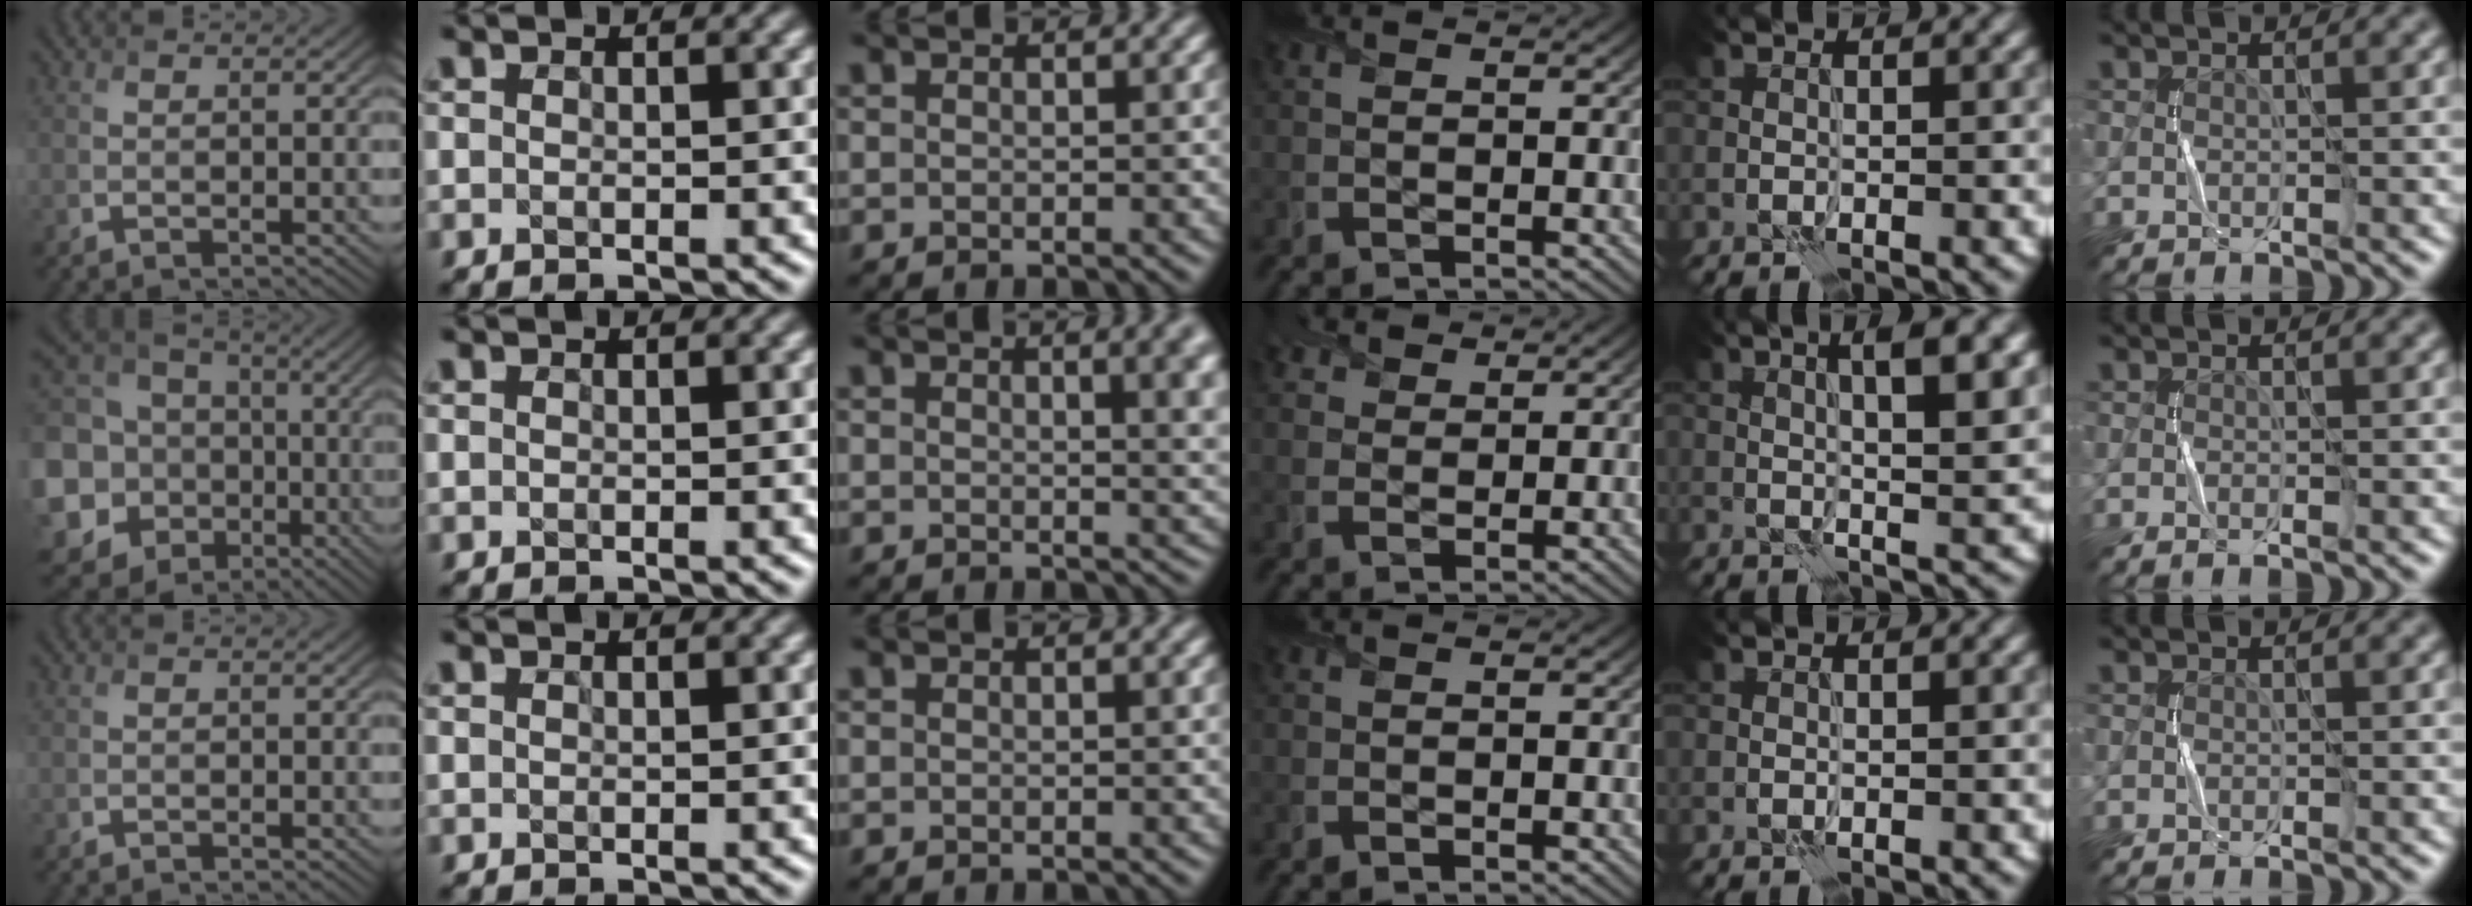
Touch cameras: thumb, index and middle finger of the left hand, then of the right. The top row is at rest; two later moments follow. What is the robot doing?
{"motion": "fold", "object": "scarf"}